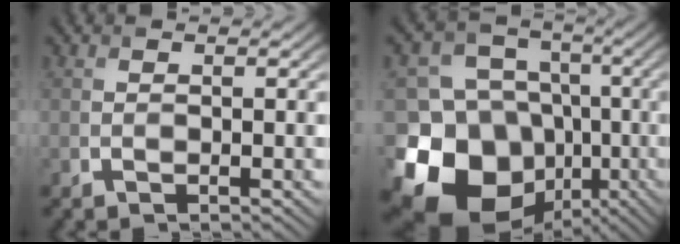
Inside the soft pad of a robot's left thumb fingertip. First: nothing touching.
{"total": 17.8, "force": [-6.6, 15.1, 6.7], "torque": [-0.173, -0.036, -0.121]}